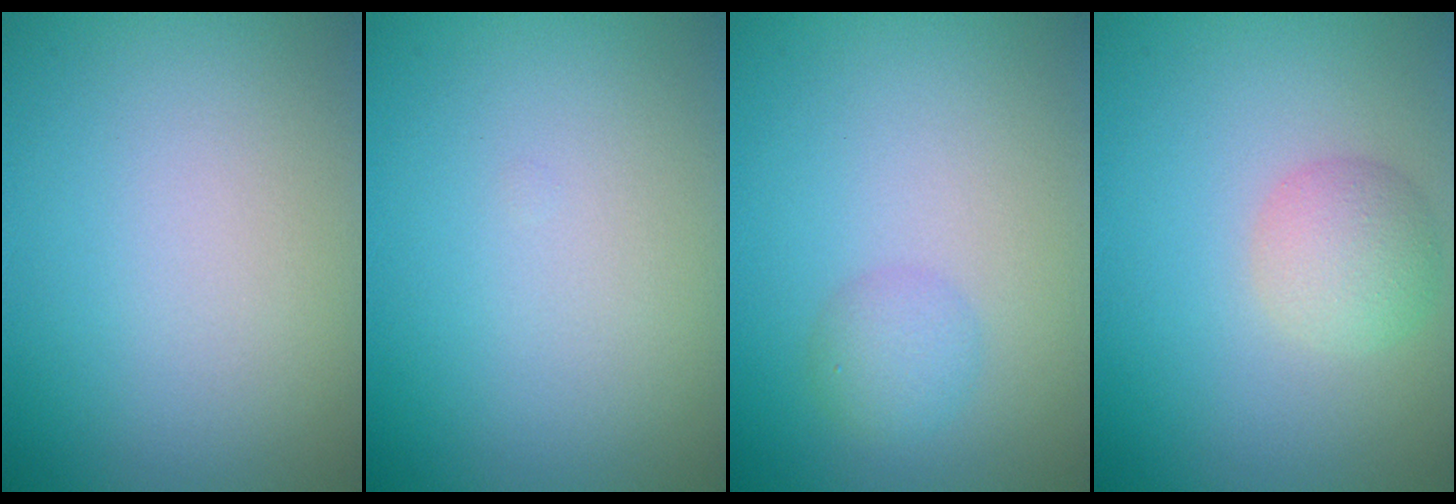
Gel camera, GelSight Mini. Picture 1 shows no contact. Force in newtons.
{"total": 0.0}
{"total": 1.7, "press": 1.7, "slide": 0.0}
{"total": 2.8, "press": 2.8, "slide": 0.2}